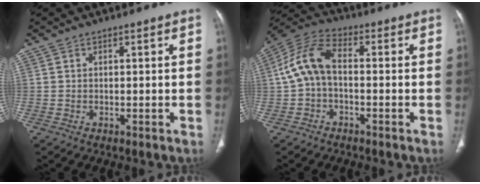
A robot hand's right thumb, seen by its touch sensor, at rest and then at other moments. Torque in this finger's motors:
{"motor_torque": [-0.51, 0.84, 0.53, -0.56, 0.13]}